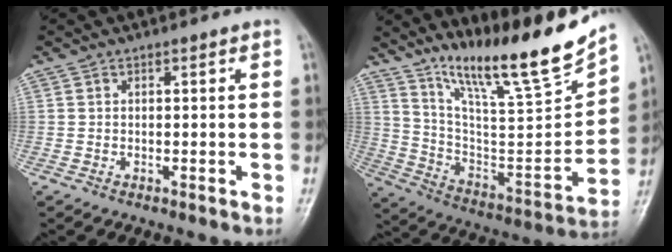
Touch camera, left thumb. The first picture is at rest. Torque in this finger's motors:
{"motor_torque": [0.33, -0.23, 1.40, -1.38, 0.14]}